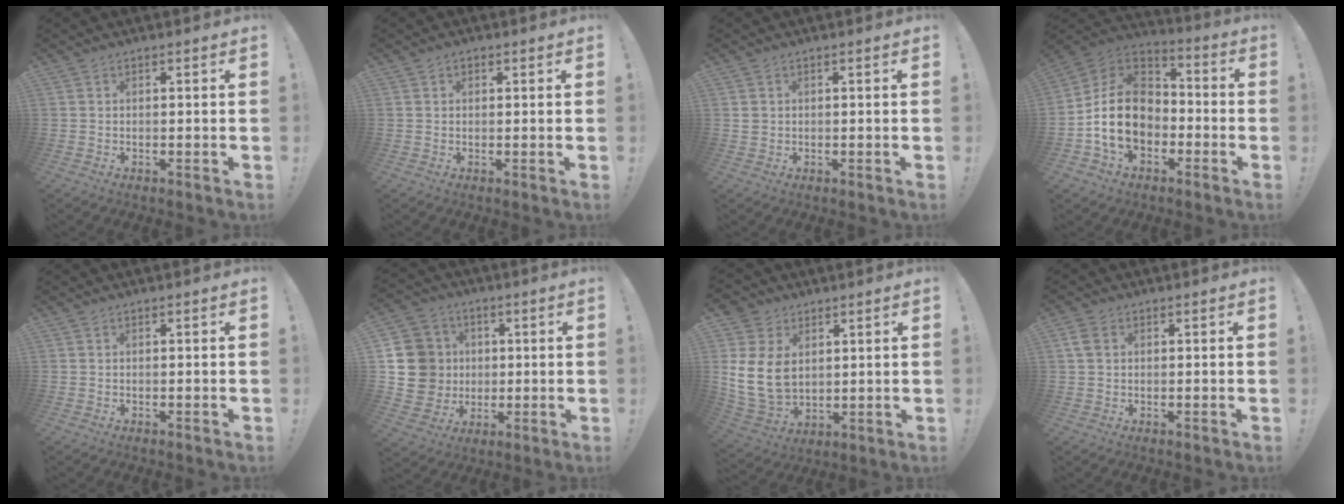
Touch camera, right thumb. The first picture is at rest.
{"total": 1.0, "force": [0.4, 0.8, 0.3], "torque": [-0.001, 0.001, 0.007]}
{"total": 1.4, "force": [0.3, 1.3, 0.4], "torque": [-0.005, 0.002, 0.006]}
{"total": 18.3, "force": [-3.7, 13.7, 11.5], "torque": [-0.205, 0.028, -0.052]}
{"total": 0.0}
{"total": 15.0, "force": [1.7, 14.0, 5.2], "torque": [-0.092, 0.004, 0.052]}
{"total": 15.1, "force": [3.3, 11.9, 8.8], "torque": [-0.189, -0.018, 0.069]}
{"total": 4.3, "force": [1.4, 3.0, 2.7], "torque": [-0.052, 0.002, 0.026]}